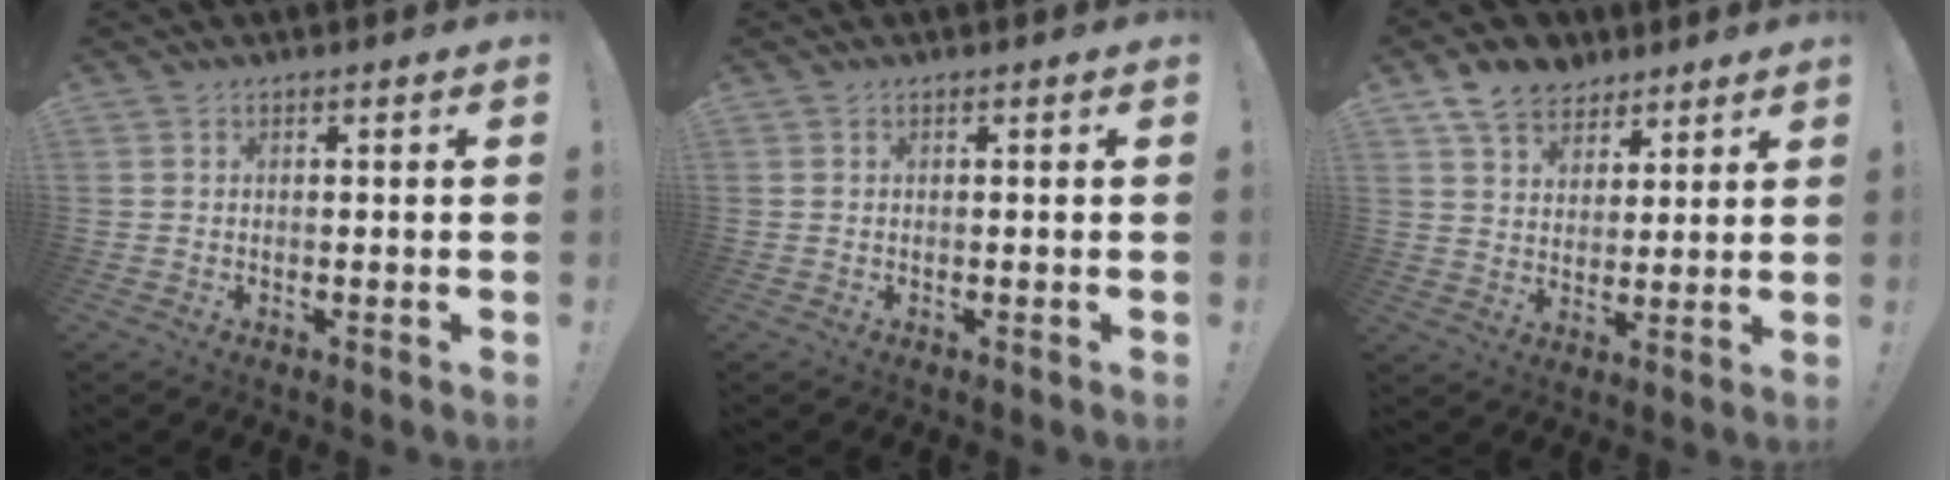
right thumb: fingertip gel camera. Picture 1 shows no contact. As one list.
[{"total": 0.0}, {"total": 10.2, "force": [7.2, 6.7, 2.7], "torque": [-0.048, -0.042, 0.142]}]